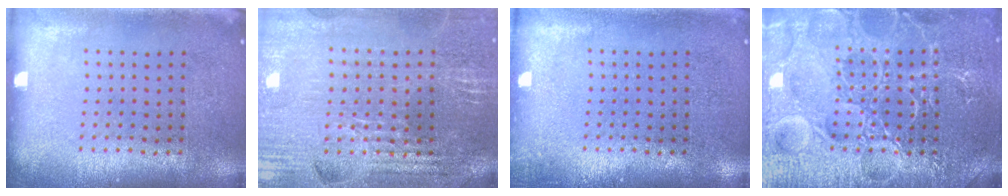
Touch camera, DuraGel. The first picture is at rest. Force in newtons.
{"total": 3.0, "press": 3.0, "slide": 0.4}
{"total": 0.7, "press": 0.7, "slide": 0.2}
{"total": 7.4, "press": 7.3, "slide": 1.0}